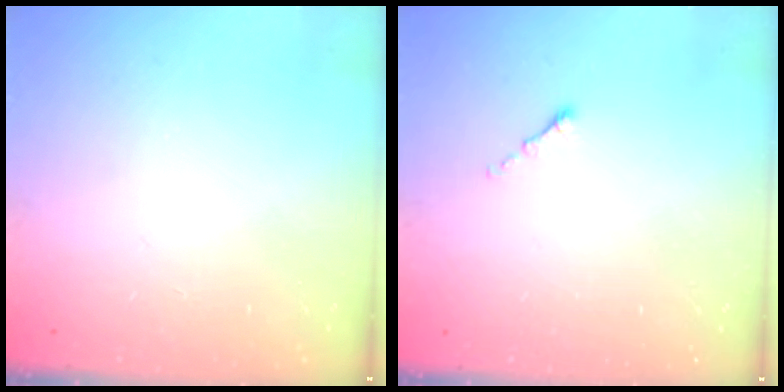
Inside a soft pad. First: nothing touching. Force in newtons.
{"total": 0.0}